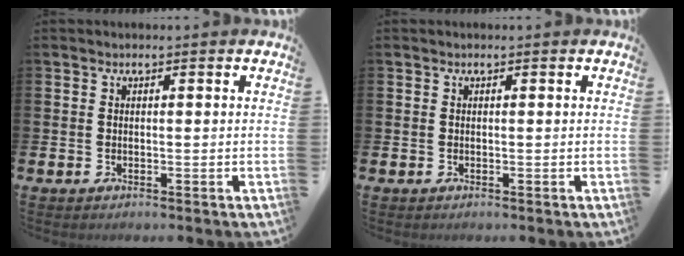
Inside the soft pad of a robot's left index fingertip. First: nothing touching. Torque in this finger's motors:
{"motor_torque": [0.02, -0.01, 0.02, 0.00]}